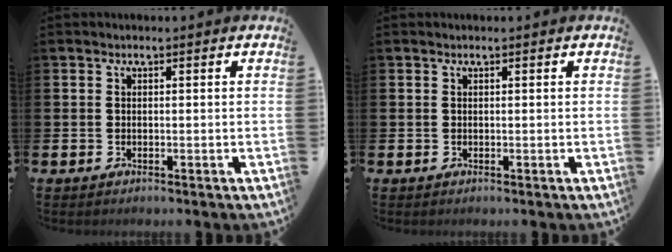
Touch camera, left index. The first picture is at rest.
{"total": 0.0}